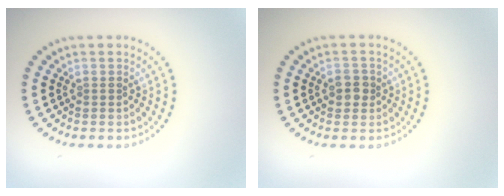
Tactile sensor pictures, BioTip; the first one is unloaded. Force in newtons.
{"total": 1.8, "press": 1.8, "slide": 0.3}